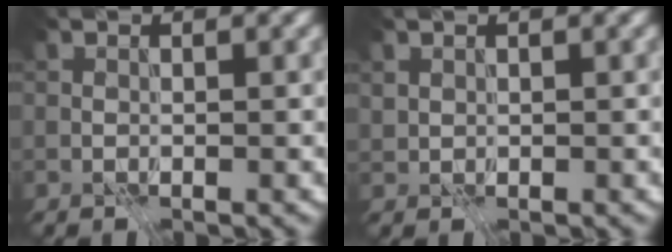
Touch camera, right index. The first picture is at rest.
{"total": 0.8, "force": [0.4, 0.6, 0.3], "torque": [-0.013, -0.002, 0.010]}